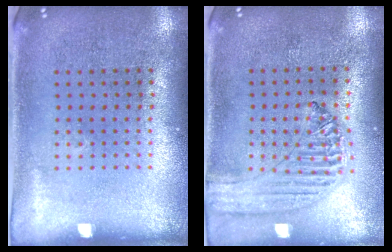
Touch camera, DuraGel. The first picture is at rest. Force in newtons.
{"total": 1.3, "press": 1.3, "slide": 0.1}